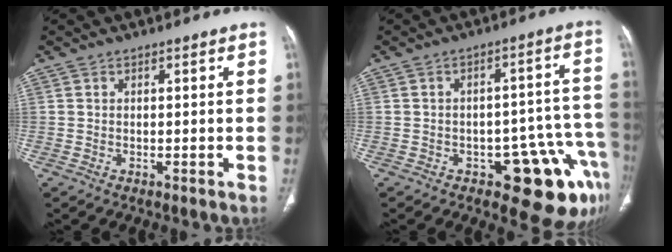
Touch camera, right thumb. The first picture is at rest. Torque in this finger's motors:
{"motor_torque": [3.06, 1.51, 0.87, -1.08, 0.03]}